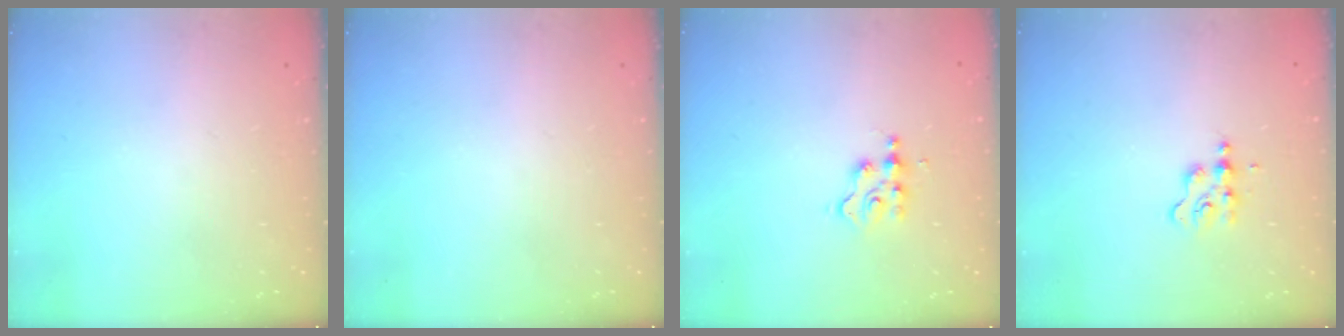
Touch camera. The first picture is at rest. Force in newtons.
{"total": 0.0}
{"total": 2.9, "press": 2.9, "slide": 0.4}
{"total": 2.7, "press": 2.6, "slide": 0.4}